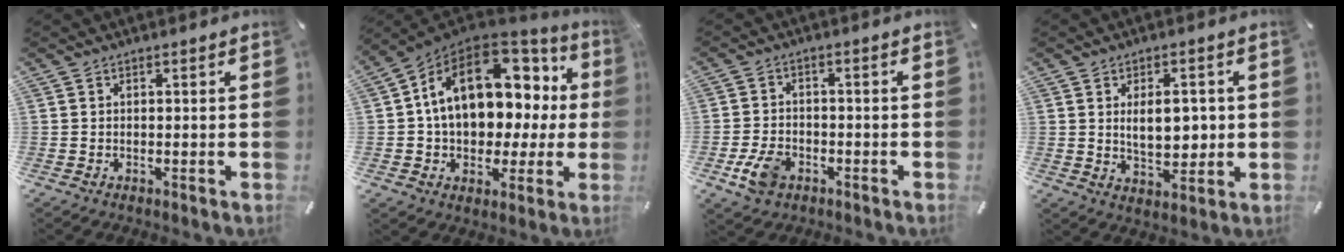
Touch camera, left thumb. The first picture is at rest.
{"total": 18.2, "force": [3.9, 12.5, 12.6], "torque": [-0.218, -0.009, 0.069]}
{"total": 6.6, "force": [-2.9, 4.6, 3.7], "torque": [-0.090, 0.009, -0.055]}
{"total": 8.1, "force": [1.0, 4.7, 6.5], "torque": [-0.087, -0.003, 0.013]}